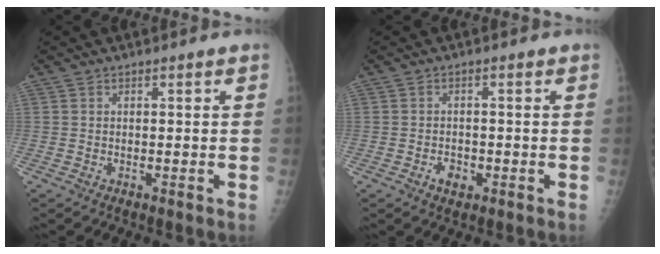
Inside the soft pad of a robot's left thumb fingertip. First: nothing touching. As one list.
[{"total": 2.7, "force": [-1.1, 2.0, 1.5], "torque": [-0.015, 0.004, -0.015]}]